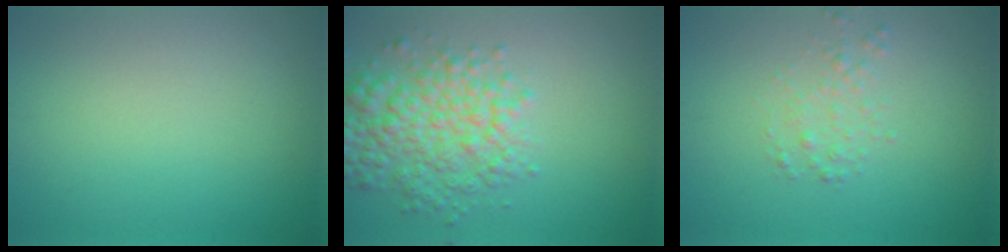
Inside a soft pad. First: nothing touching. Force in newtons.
{"total": 5.5, "press": 5.5, "slide": 0.2}
{"total": 1.4, "press": 1.4, "slide": 0.1}